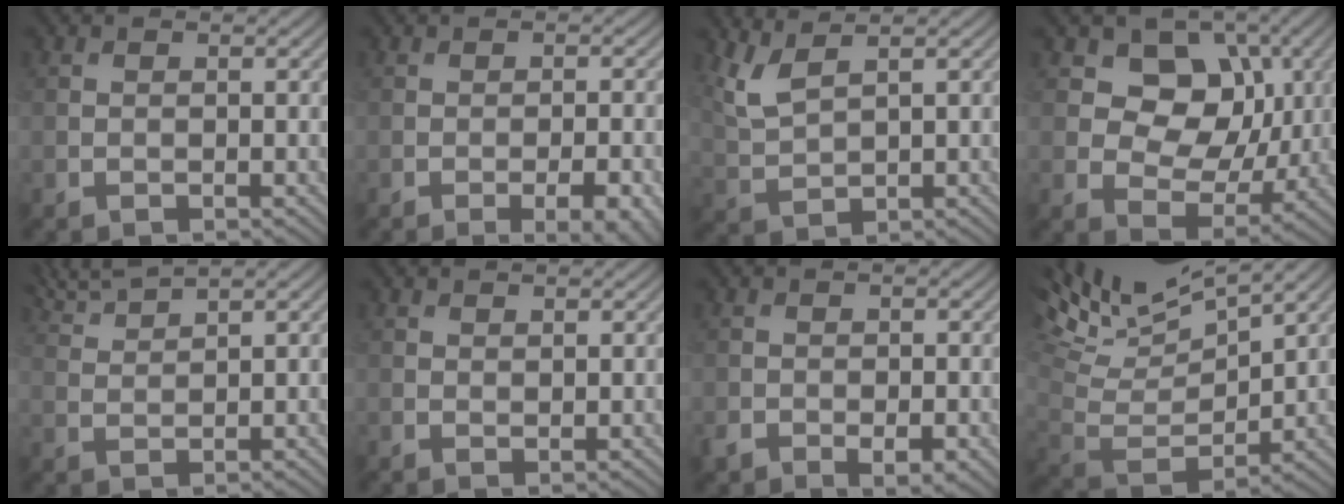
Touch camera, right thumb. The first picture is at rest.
{"total": 5.7, "force": [-2.5, 1.9, 4.7], "torque": [-0.062, -0.003, -0.018]}
{"total": 4.2, "force": [2.9, 1.1, 2.9], "torque": [-0.083, 0.003, 0.070]}
{"total": 9.6, "force": [3.0, 7.5, 5.1], "torque": [-0.104, -0.006, 0.043]}
{"total": 4.8, "force": [4.2, 0.5, 2.4], "torque": [-0.054, 0.015, 0.082]}
{"total": 0.7, "force": [0.6, 0.2, 0.3], "torque": [-0.007, -0.003, 0.013]}
{"total": 3.9, "force": [-1.9, 2.3, 2.6], "torque": [-0.047, -0.015, -0.029]}
{"total": 13.5, "force": [9.6, 3.7, 8.6], "torque": [-0.205, 0.012, 0.158]}